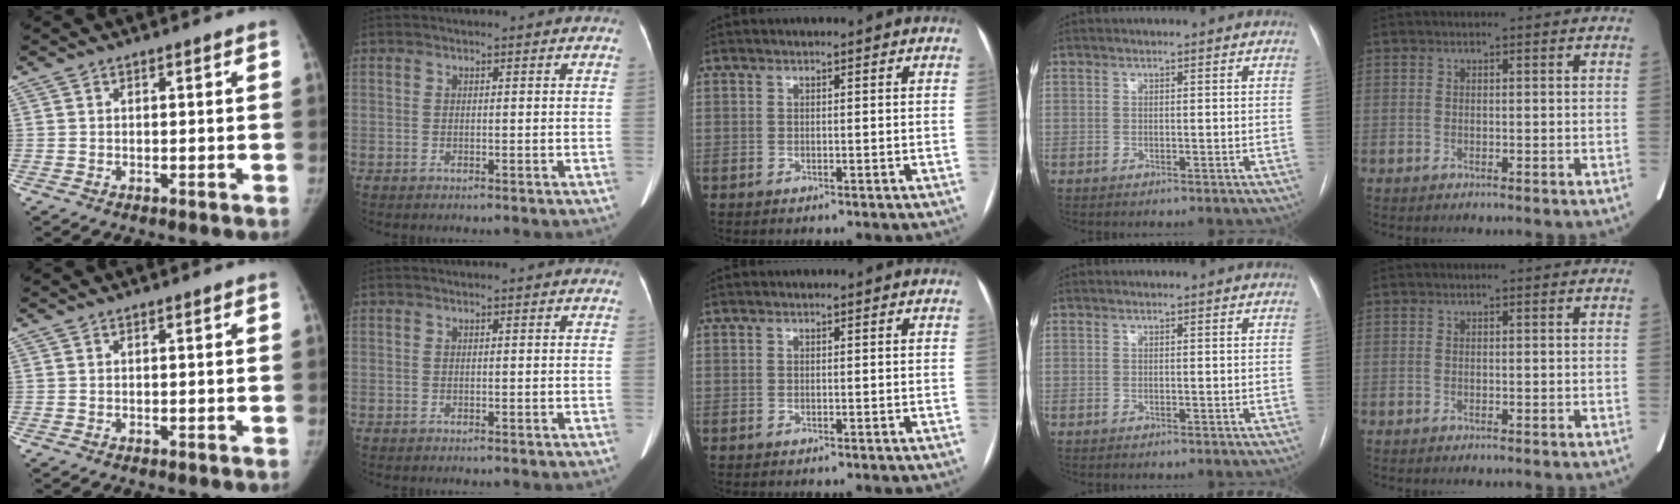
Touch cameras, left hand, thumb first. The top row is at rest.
{}